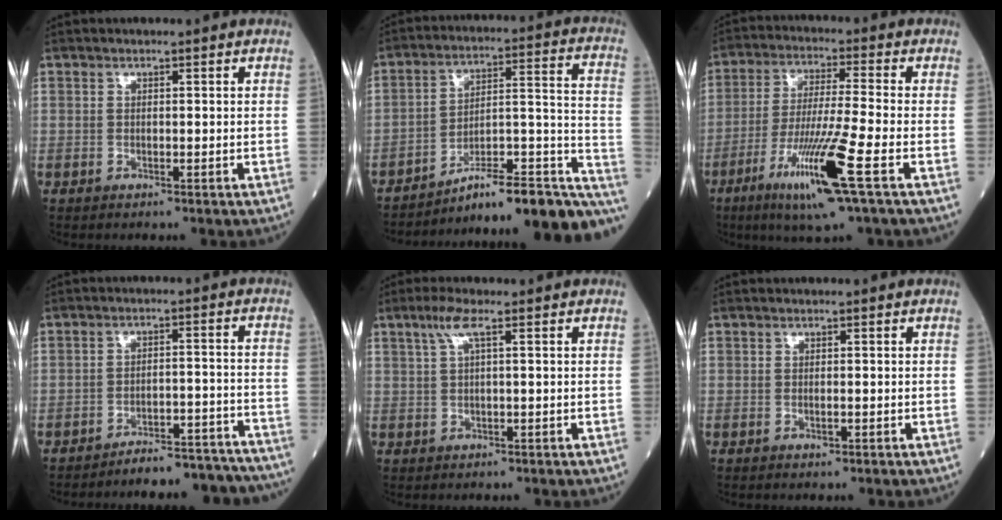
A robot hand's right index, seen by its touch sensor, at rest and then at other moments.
{"total": 21.3, "force": [-16.5, 3.0, 13.1], "torque": [-0.100, 0.037, -0.233]}
{"total": 12.8, "force": [-5.8, -0.8, 11.4], "torque": [-0.225, -0.028, -0.108]}
{"total": 13.9, "force": [-13.5, 2.1, 2.6], "torque": [-0.003, 0.034, -0.169]}
{"total": 3.1, "force": [1.4, 0.1, 2.7], "torque": [-0.066, 0.013, 0.032]}
{"total": 0.7, "force": [-0.3, 0.2, 0.6], "torque": [-0.013, -0.002, -0.004]}